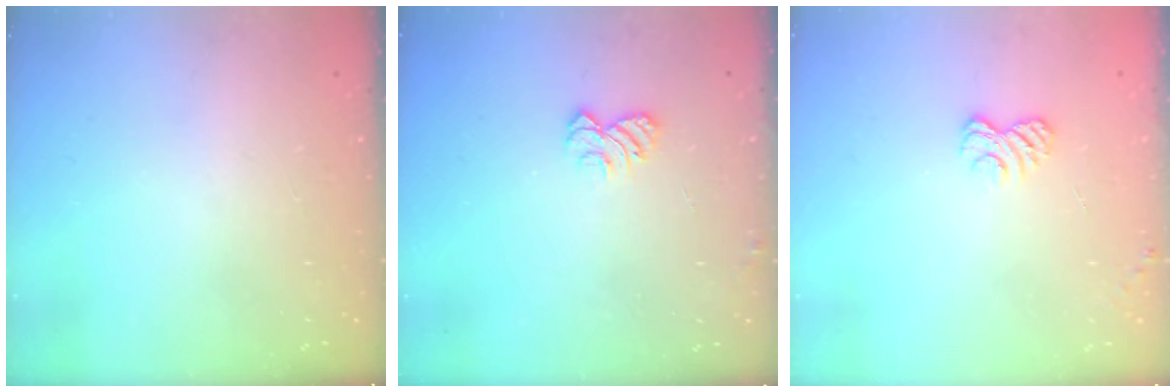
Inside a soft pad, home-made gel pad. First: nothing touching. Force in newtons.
{"total": 5.2, "press": 5.1, "slide": 0.5}
{"total": 2.8, "press": 2.5, "slide": 1.3}